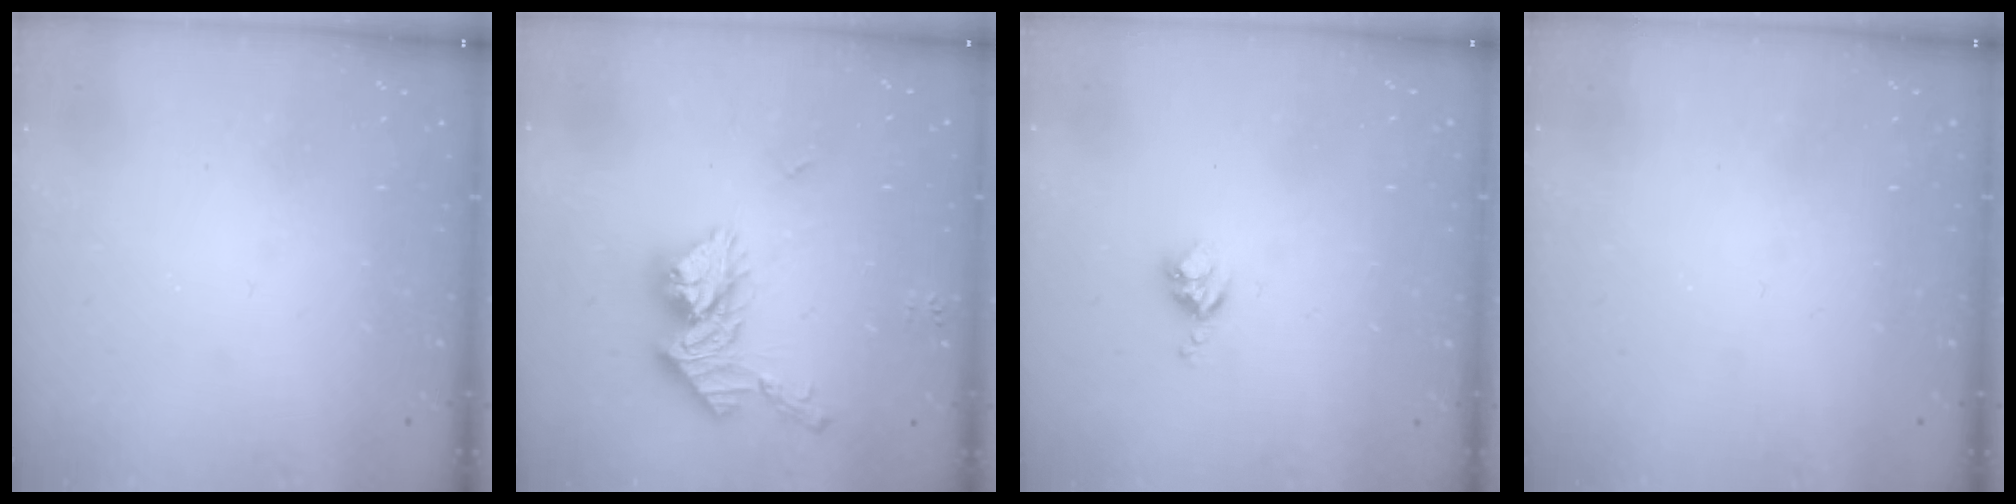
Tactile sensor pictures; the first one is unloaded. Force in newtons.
{"total": 14.2, "press": 14.2, "slide": 1.3}
{"total": 3.5, "press": 3.5, "slide": 0.4}
{"total": 0.0}